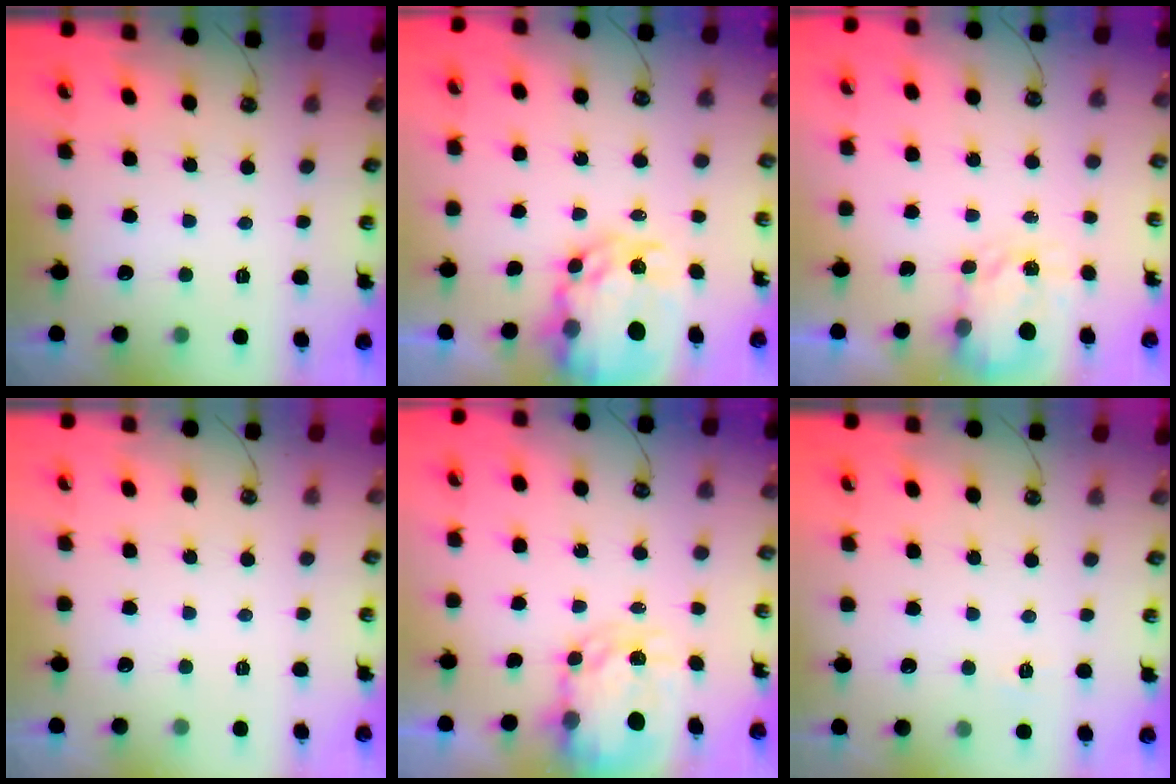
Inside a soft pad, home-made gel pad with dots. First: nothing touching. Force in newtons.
{"total": 10.8, "press": 10.8, "slide": 1.1}
{"total": 3.9, "press": 3.8, "slide": 0.6}
{"total": 0.0}
{"total": 5.5, "press": 5.5, "slide": 0.7}
{"total": 2.7, "press": 2.7, "slide": 0.4}